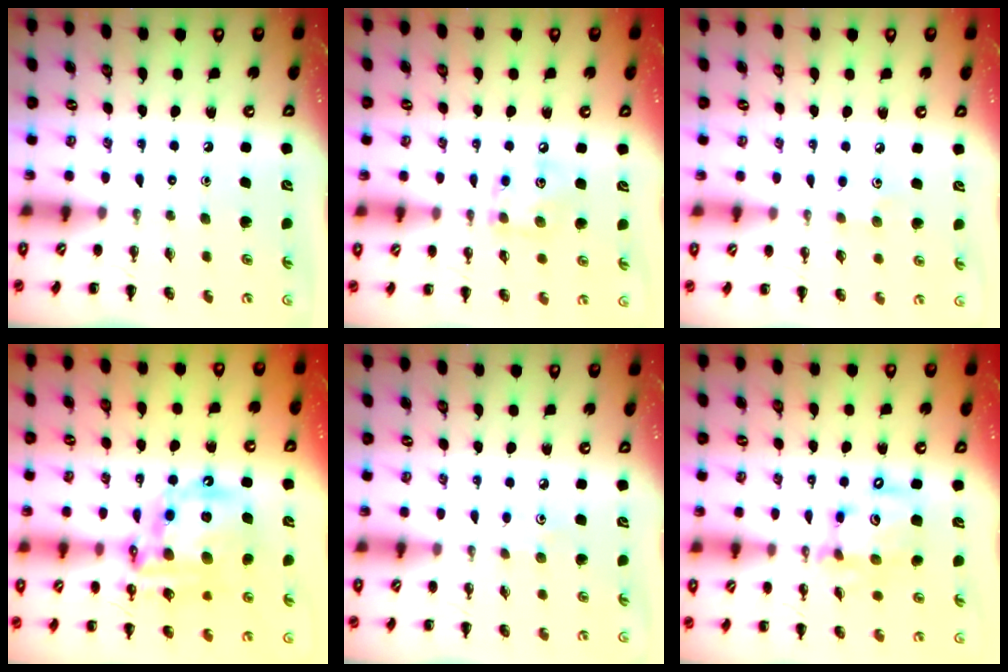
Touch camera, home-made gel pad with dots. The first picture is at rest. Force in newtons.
{"total": 8.7, "press": 8.6, "slide": 1.2}
{"total": 5.1, "press": 4.8, "slide": 1.7}
{"total": 19.3, "press": 18.8, "slide": 4.2}
{"total": 2.8, "press": 2.7, "slide": 0.8}
{"total": 13.6, "press": 13.3, "slide": 2.6}